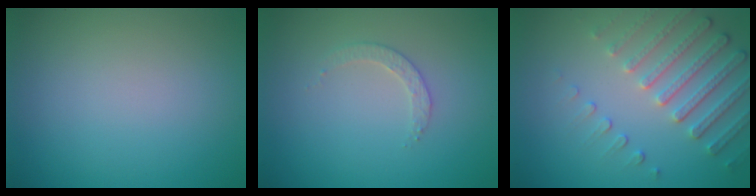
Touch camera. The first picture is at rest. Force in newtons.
{"total": 1.6, "press": 1.5, "slide": 0.3}
{"total": 4.9, "press": 3.6, "slide": 3.3}